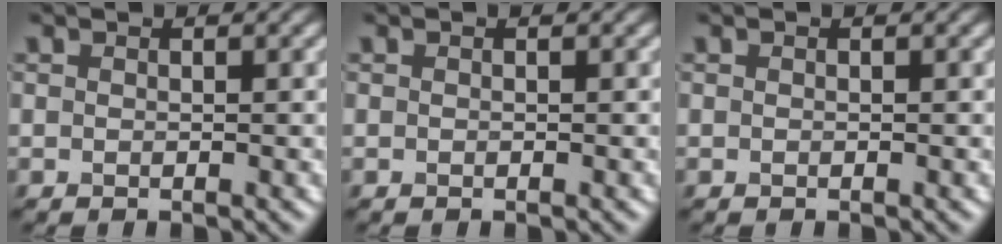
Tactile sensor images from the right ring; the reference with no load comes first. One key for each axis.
{"total": 0.0}
{"total": 0.0}